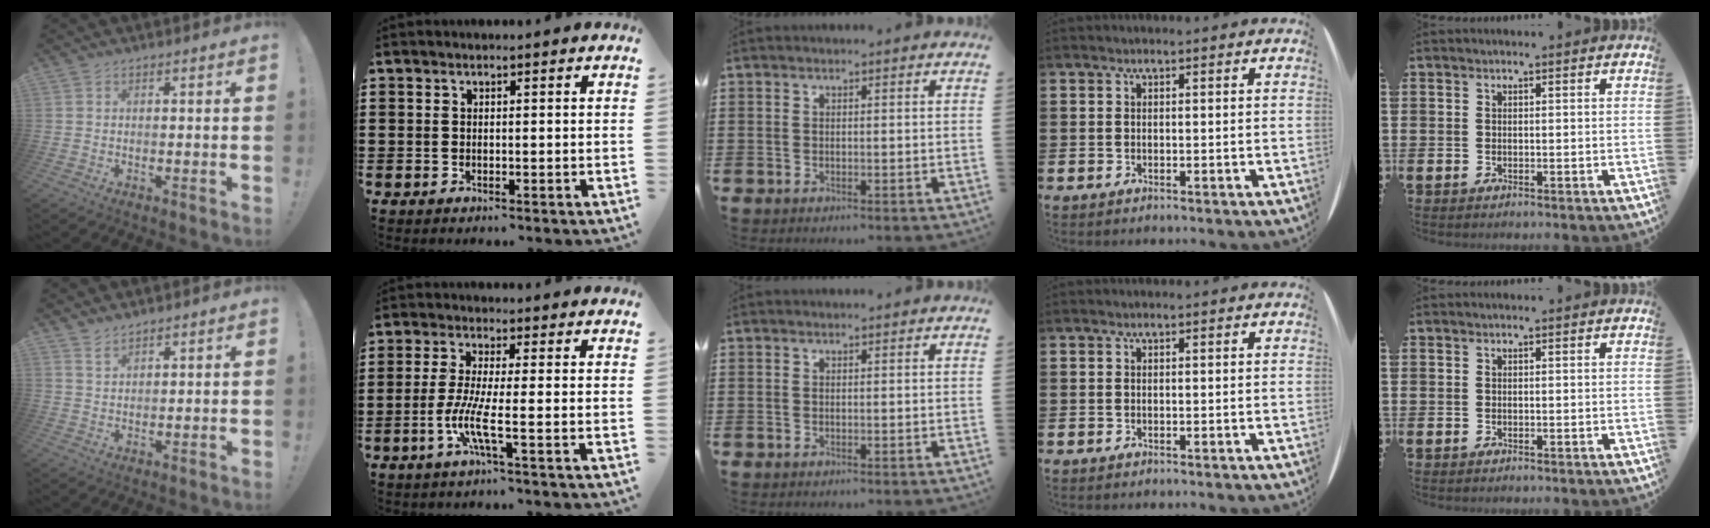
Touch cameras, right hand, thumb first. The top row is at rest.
{"thumb": {"total": 2.7, "force": [2.5, 0.5, 0.8], "torque": [-0.012, -0.022, 0.046]}, "index": {"total": 6.1, "force": [-1.8, 0.2, 5.8], "torque": [-0.135, -0.020, -0.044]}}